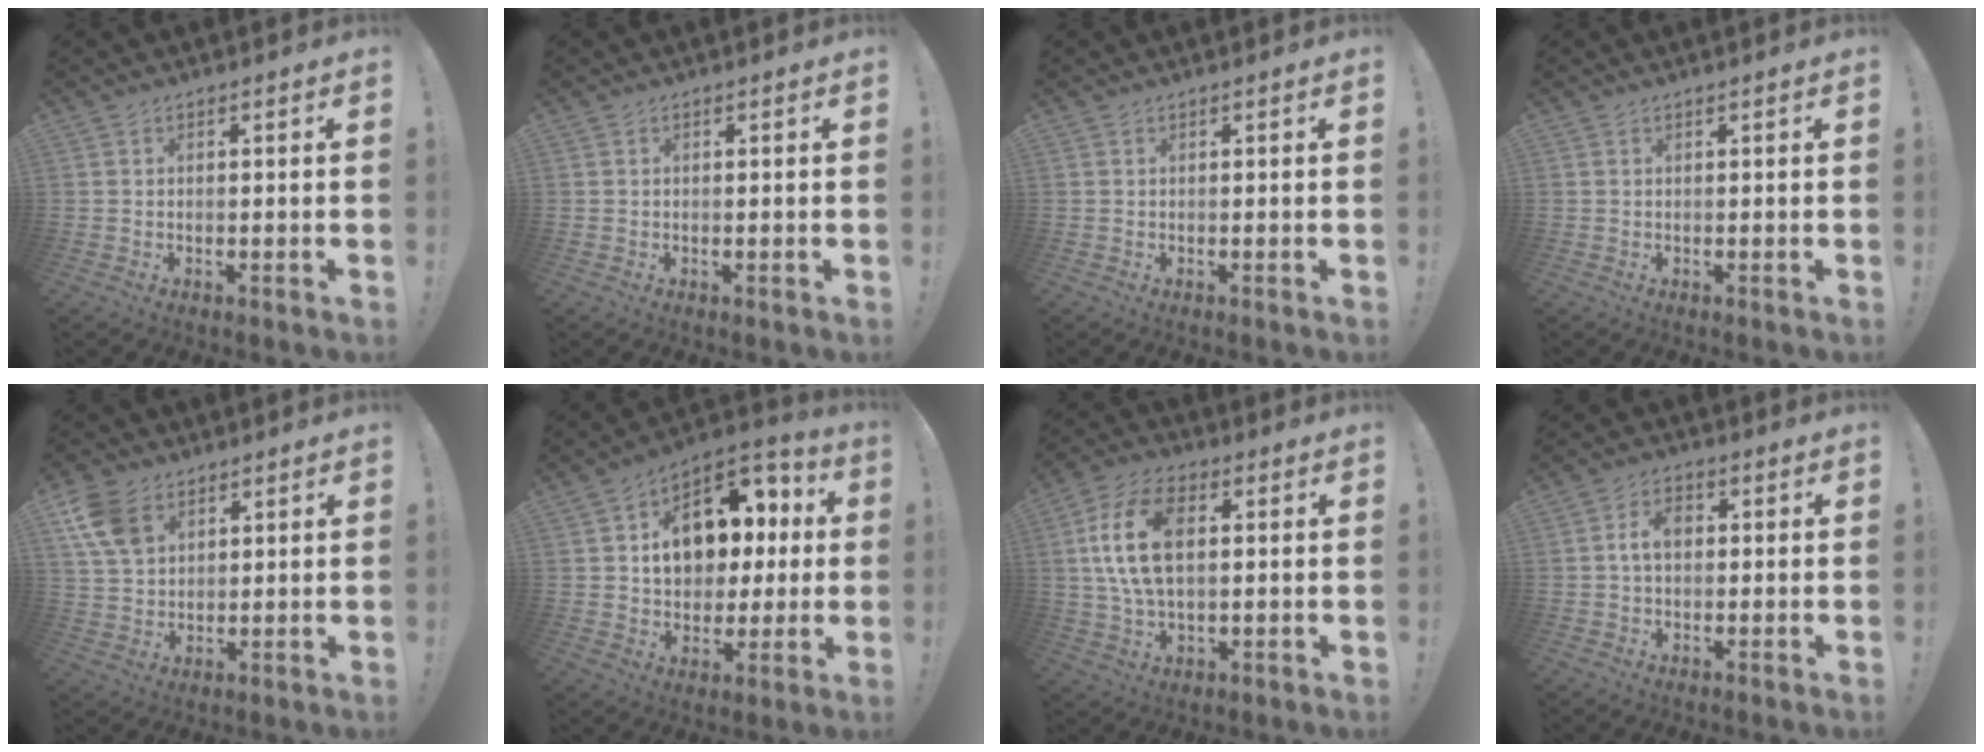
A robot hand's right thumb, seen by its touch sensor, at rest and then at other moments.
{"total": 0.0}
{"total": 0.0}
{"total": 0.0}
{"total": 11.0, "force": [5.4, 7.5, 6.0], "torque": [-0.116, -0.015, 0.107]}
{"total": 14.8, "force": [2.4, 11.7, 8.7], "torque": [-0.112, -0.005, 0.057]}
{"total": 15.2, "force": [2.5, 9.4, 11.6], "torque": [-0.209, 0.001, 0.045]}
{"total": 5.8, "force": [0.4, 3.8, 4.4], "torque": [-0.072, 0.011, 0.007]}